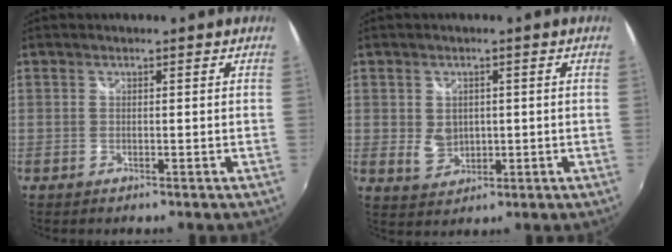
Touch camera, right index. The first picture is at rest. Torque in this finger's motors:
{"motor_torque": [0.38, 0.08, 0.25, 0.03]}